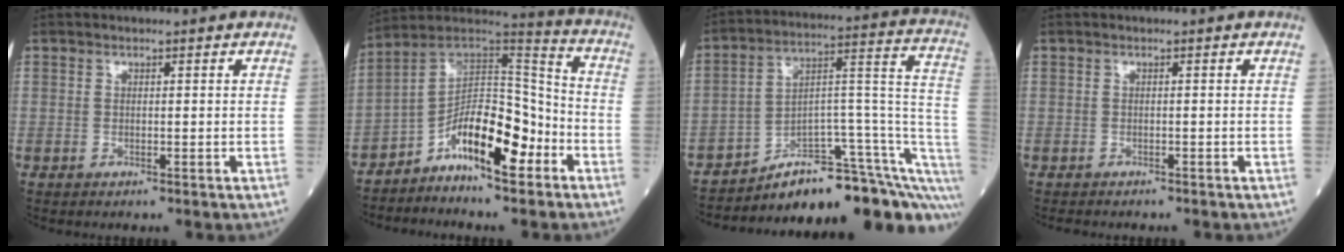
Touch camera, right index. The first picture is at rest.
{"total": 12.9, "force": [-6.3, 4.3, 10.4], "torque": [-0.174, 0.029, -0.109]}
{"total": 19.9, "force": [-15.9, 4.3, 11.2], "torque": [-0.070, 0.067, -0.225]}
{"total": 2.6, "force": [-2.2, 1.0, 0.8], "torque": [-0.014, -0.003, -0.028]}